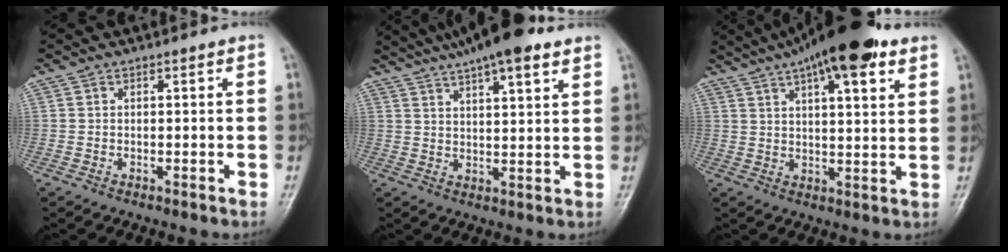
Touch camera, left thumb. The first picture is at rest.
{"total": 14.0, "force": [9.9, 3.5, 9.2], "torque": [-0.129, -0.010, 0.153]}
{"total": 17.4, "force": [10.8, 5.1, 12.6], "torque": [-0.183, -0.012, 0.166]}